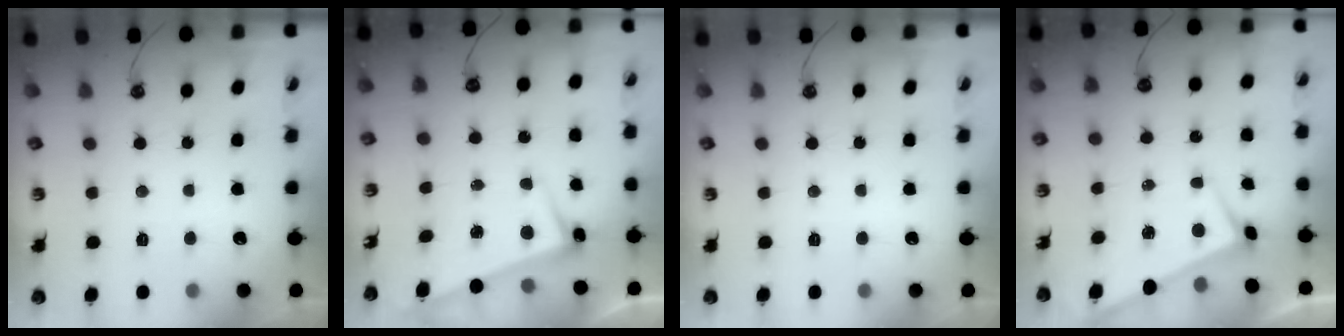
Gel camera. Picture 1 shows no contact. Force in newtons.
{"total": 3.5, "press": 3.4, "slide": 0.9}
{"total": 0.0}
{"total": 2.7, "press": 2.7, "slide": 0.3}